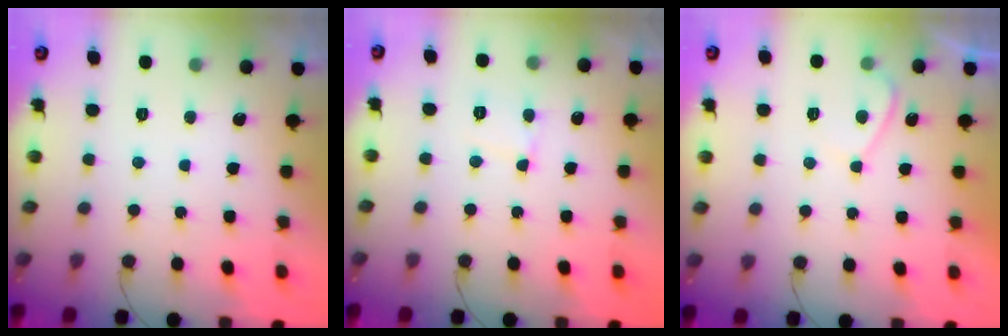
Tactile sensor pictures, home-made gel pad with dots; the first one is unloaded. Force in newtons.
{"total": 5.5, "press": 5.4, "slide": 0.5}
{"total": 2.7, "press": 2.7, "slide": 0.4}